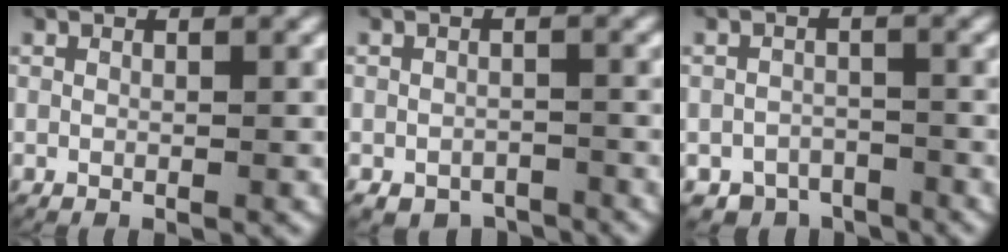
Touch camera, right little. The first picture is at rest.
{"total": 4.0, "force": [-3.2, 2.3, 0.7], "torque": [0.004, -0.012, -0.051]}
{"total": 5.9, "force": [-5.0, 3.2, 0.3], "torque": [0.020, -0.013, -0.088]}